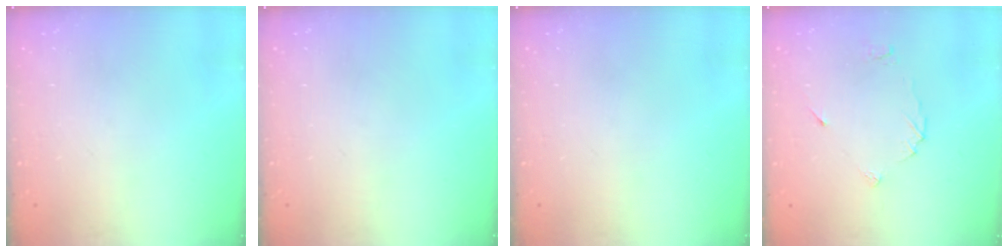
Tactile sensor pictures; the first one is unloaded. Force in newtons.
{"total": 0.0}
{"total": 0.0}
{"total": 5.1, "press": 5.1, "slide": 0.5}